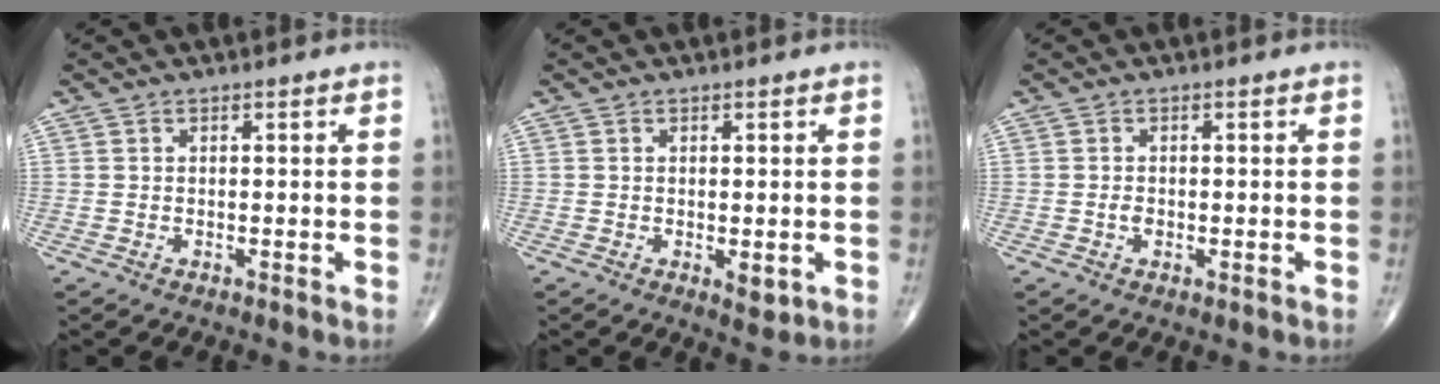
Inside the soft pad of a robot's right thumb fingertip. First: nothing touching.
{"total": 2.5, "force": [-0.5, 1.1, 2.1], "torque": [-0.026, -0.007, -0.002]}
{"total": 1.2, "force": [-0.3, 0.8, 0.9], "torque": [-0.015, 0.000, -0.004]}